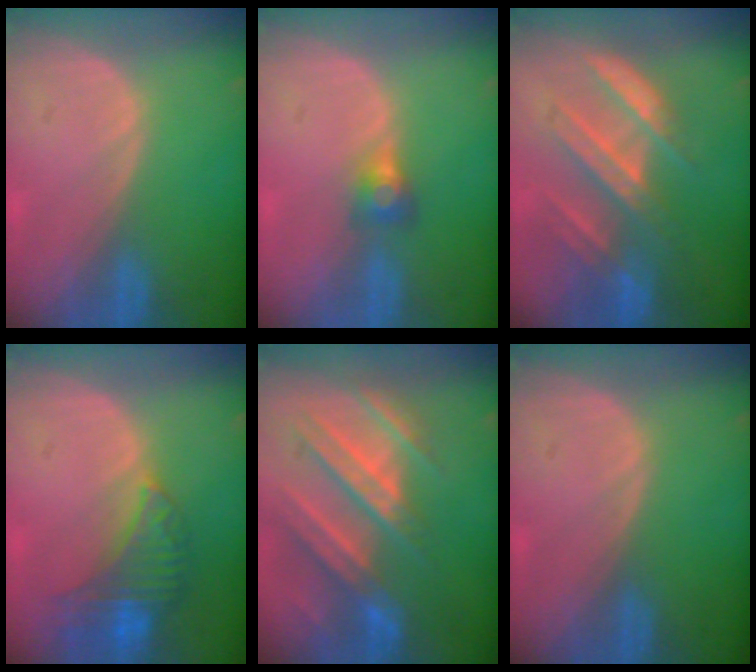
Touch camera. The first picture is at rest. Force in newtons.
{"total": 2.8, "press": 2.6, "slide": 1.0}
{"total": 7.6, "press": 7.4, "slide": 1.7}
{"total": 8.0, "press": 7.1, "slide": 3.7}
{"total": 10.5, "press": 9.6, "slide": 4.2}
{"total": 0.0}